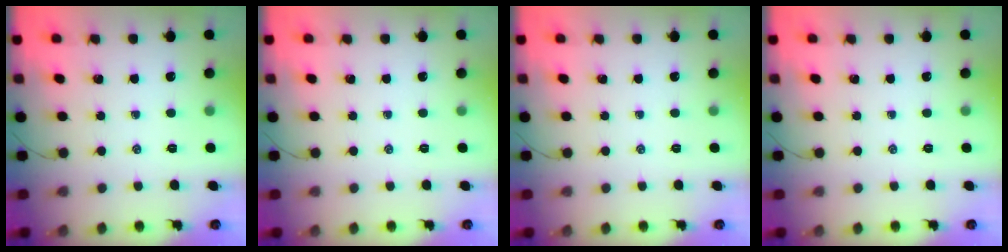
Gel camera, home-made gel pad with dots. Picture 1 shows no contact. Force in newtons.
{"total": 0.0}
{"total": 0.0}
{"total": 0.0}